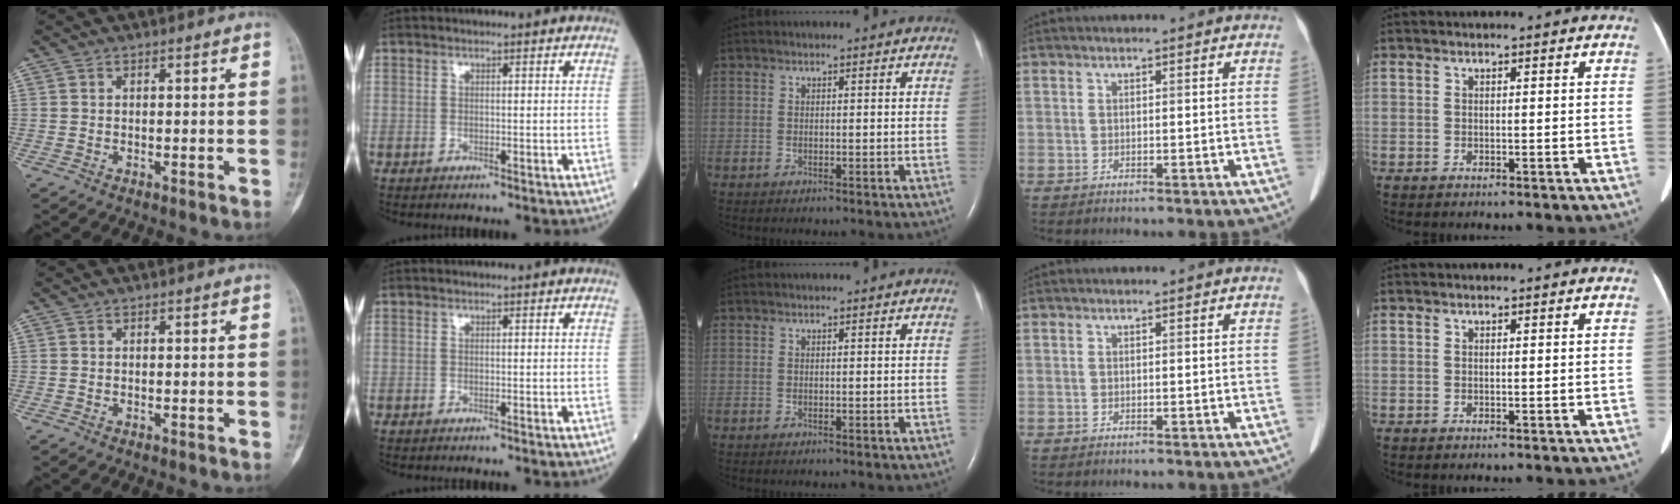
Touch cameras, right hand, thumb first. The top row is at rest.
{}